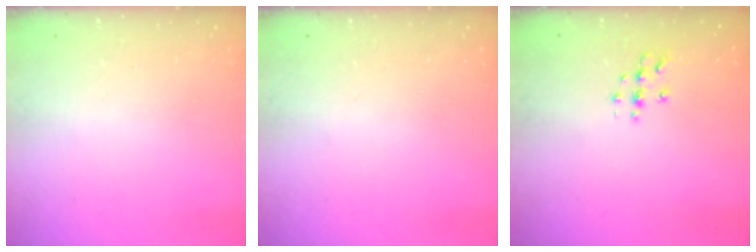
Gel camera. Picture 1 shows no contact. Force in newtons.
{"total": 0.0}
{"total": 3.6, "press": 3.5, "slide": 0.4}